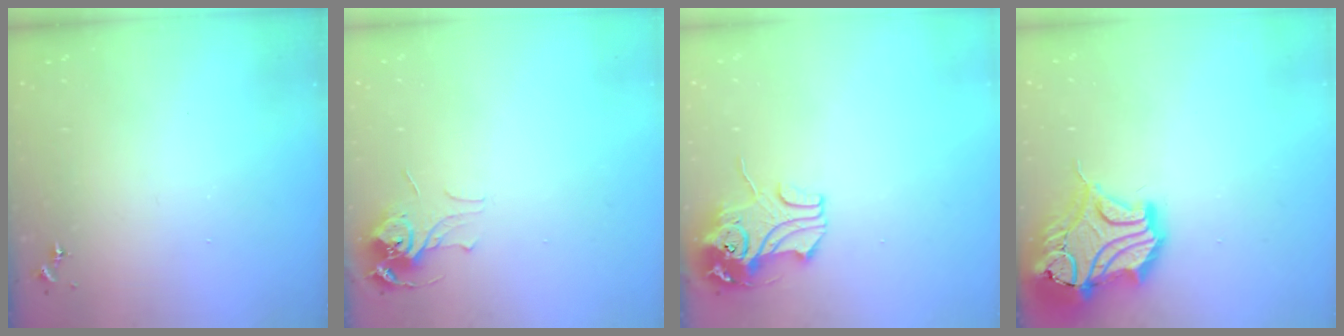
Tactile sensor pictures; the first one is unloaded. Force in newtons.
{"total": 7.8, "press": 7.7, "slide": 0.7}
{"total": 10.6, "press": 10.4, "slide": 1.7}
{"total": 19.2, "press": 18.9, "slide": 3.2}